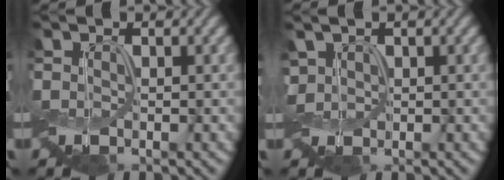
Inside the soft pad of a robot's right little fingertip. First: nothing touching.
{"total": 1.4, "force": [0.2, 1.1, 0.8], "torque": [-0.026, 0.006, 0.002]}